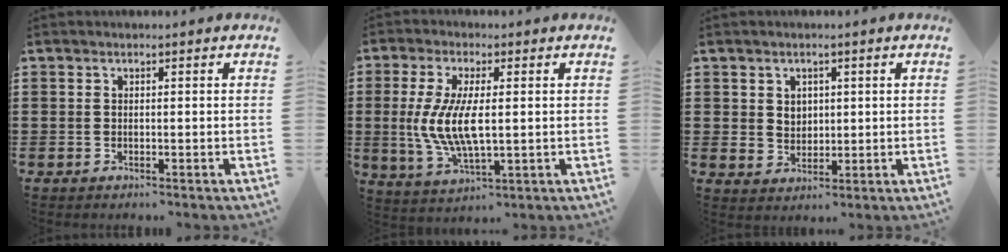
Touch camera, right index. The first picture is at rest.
{"total": 8.6, "force": [0.0, 3.1, 8.0], "torque": [-0.180, -0.006, -0.007]}
{"total": 3.0, "force": [1.4, 2.6, 0.5], "torque": [-0.012, 0.009, 0.024]}